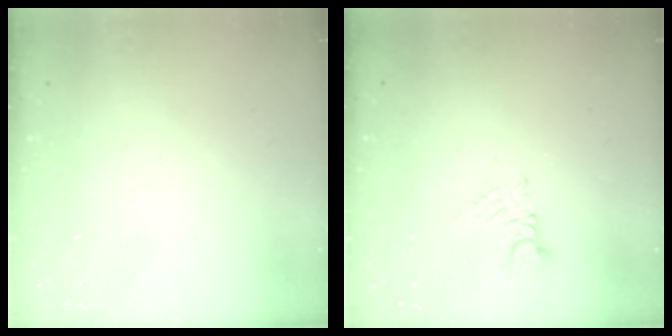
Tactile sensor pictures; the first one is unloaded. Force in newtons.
{"total": 4.0, "press": 4.0, "slide": 0.1}